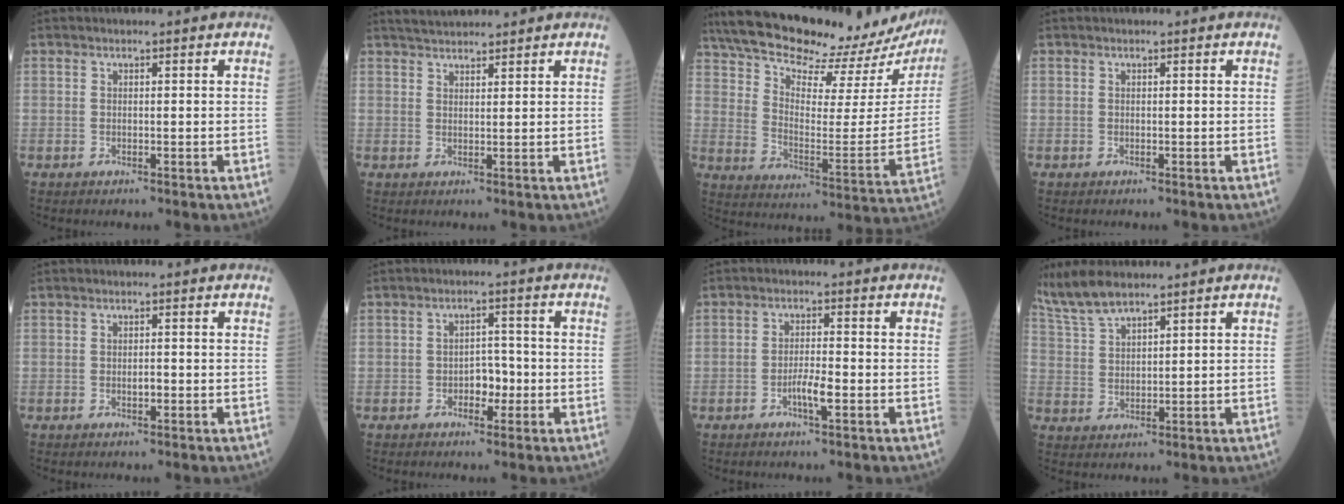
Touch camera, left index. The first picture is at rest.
{"total": 4.4, "force": [4.2, 0.8, 1.3], "torque": [-0.022, 0.030, 0.073]}
{"total": 30.0, "force": [26.2, 7.7, 12.4], "torque": [-0.218, -0.048, 0.345]}
{"total": 0.0}
{"total": 1.2, "force": [-0.4, 0.5, 1.0], "torque": [-0.017, -0.001, -0.007]}
{"total": 3.5, "force": [-1.2, 2.1, 2.5], "torque": [-0.032, 0.006, -0.023]}
{"total": 3.3, "force": [-1.5, 0.5, 3.0], "torque": [-0.057, -0.001, -0.029]}
{"total": 6.6, "force": [5.8, 0.9, 3.0], "torque": [-0.082, 0.015, 0.128]}